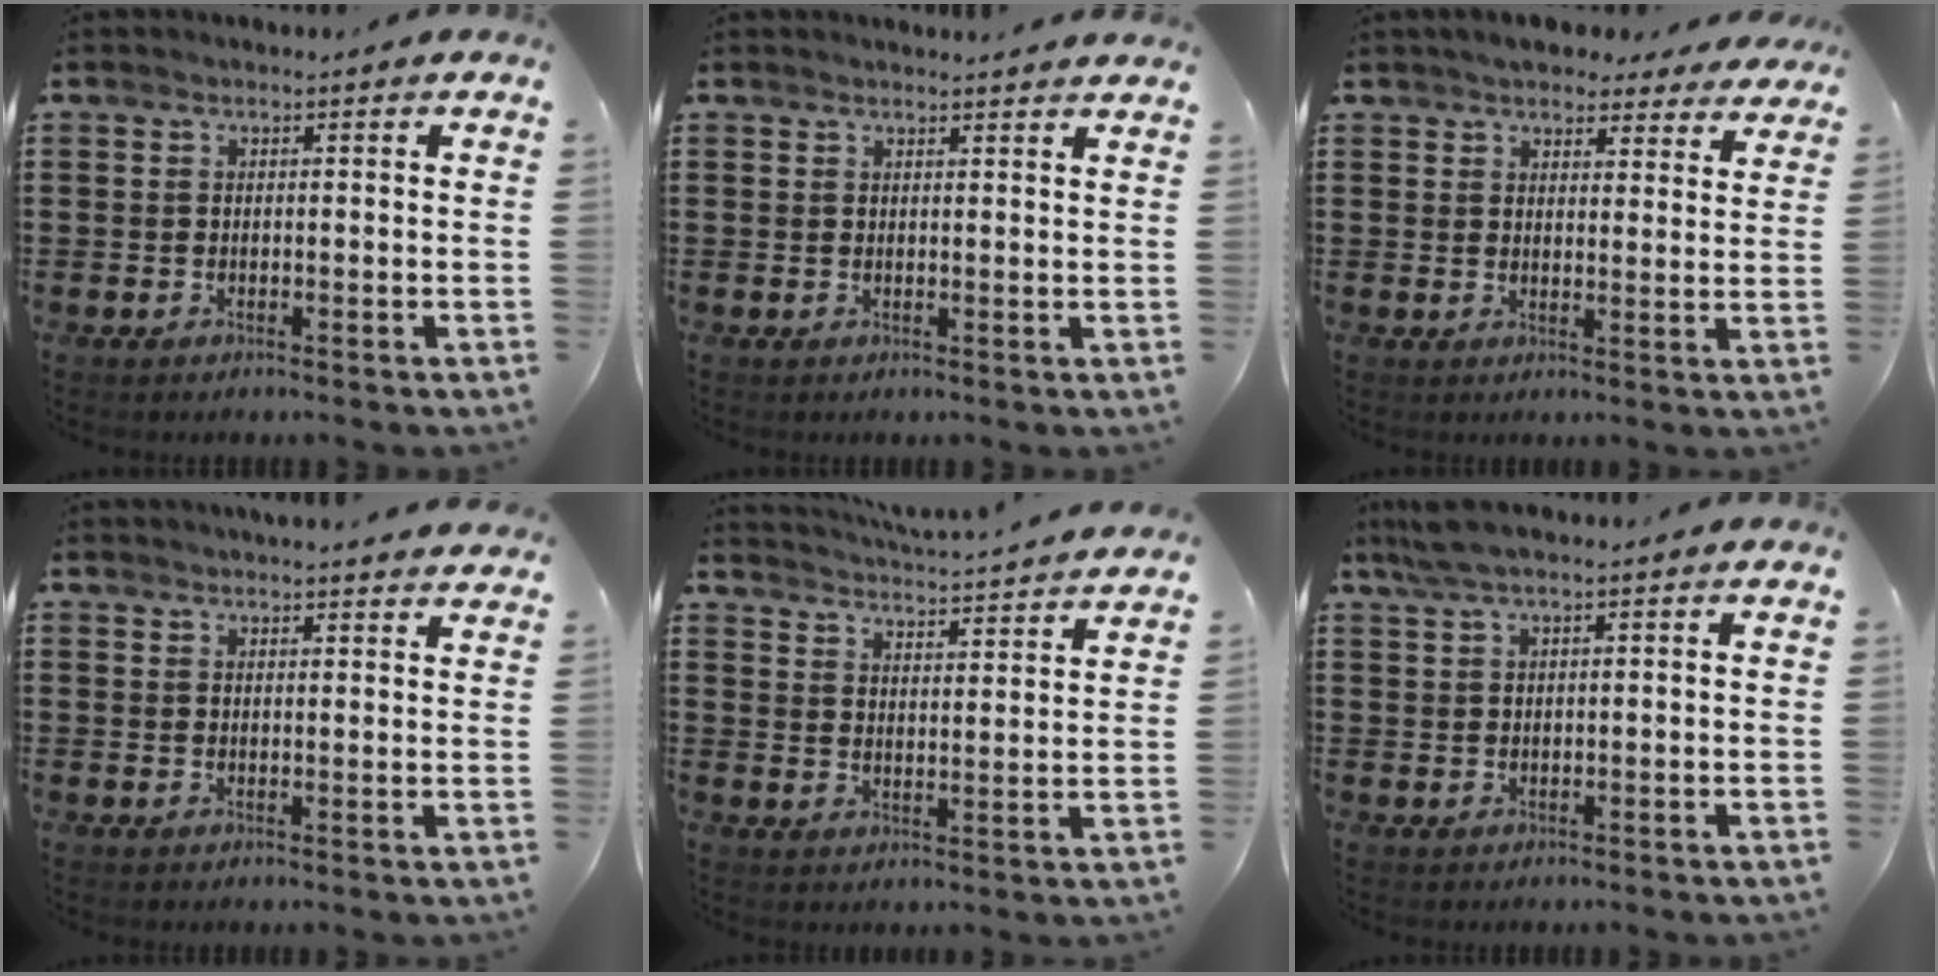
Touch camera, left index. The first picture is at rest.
{"total": 1.5, "force": [1.5, -0.2, 0.3], "torque": [-0.007, -0.001, 0.029]}
{"total": 4.6, "force": [4.4, 1.1, 0.8], "torque": [-0.024, -0.011, 0.079]}
{"total": 2.7, "force": [2.7, -0.3, 0.1], "torque": [-0.010, -0.007, 0.051]}
{"total": 3.9, "force": [3.8, -0.7, 0.4], "torque": [-0.030, -0.035, 0.058]}
{"total": 3.2, "force": [2.1, 0.3, 2.3], "torque": [-0.048, 0.003, 0.039]}